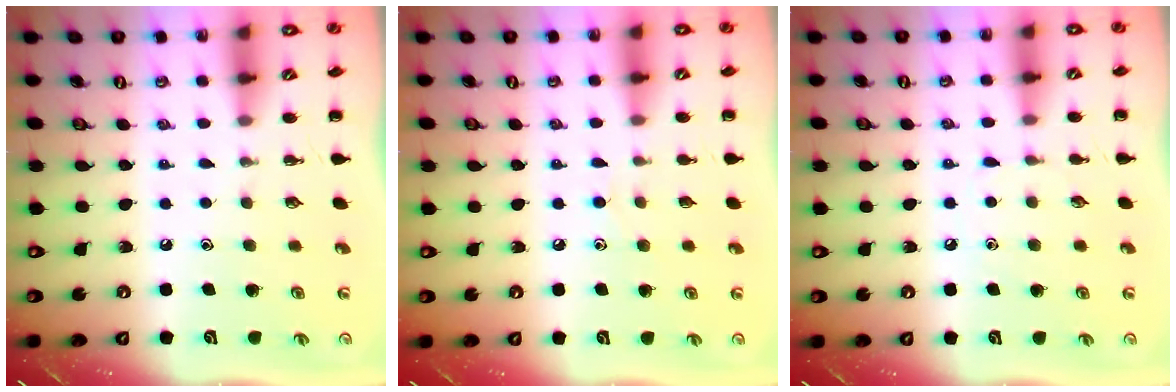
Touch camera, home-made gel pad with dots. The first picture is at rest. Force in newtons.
{"total": 5.0, "press": 4.6, "slide": 1.8}
{"total": 4.9, "press": 4.5, "slide": 1.7}